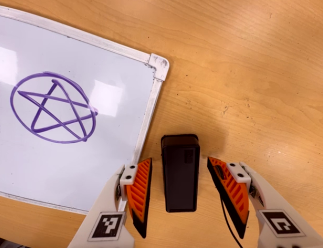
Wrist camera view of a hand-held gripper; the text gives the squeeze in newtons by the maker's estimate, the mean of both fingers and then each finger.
{"total": 0.0}